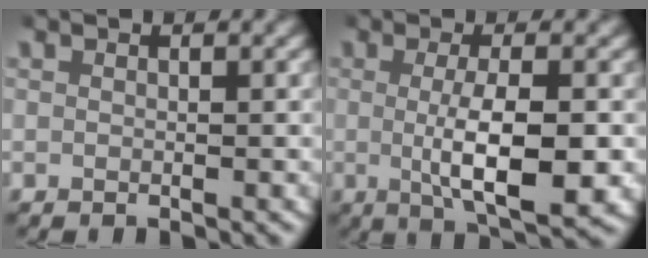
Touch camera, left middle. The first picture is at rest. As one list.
[{"total": 6.3, "force": [-0.7, 1.8, 6.0], "torque": [-0.100, -0.011, -0.006]}]